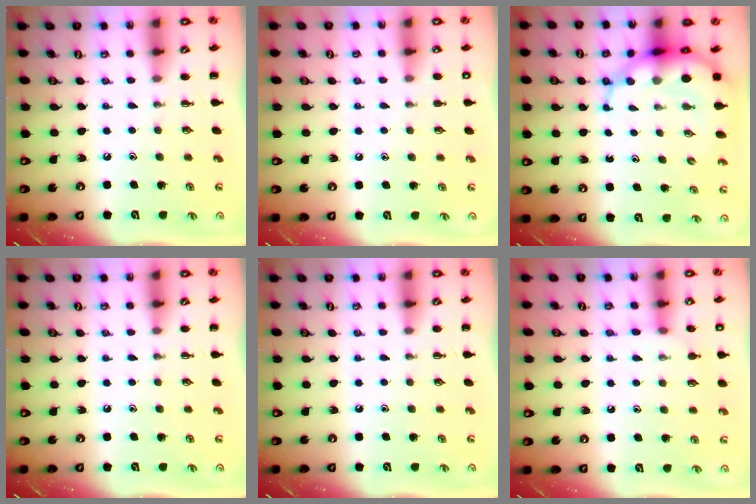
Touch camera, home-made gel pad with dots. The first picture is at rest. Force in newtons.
{"total": 1.1, "press": 1.1, "slide": 0.2}
{"total": 10.1, "press": 9.7, "slide": 2.9}
{"total": 0.0}
{"total": 0.0}
{"total": 8.0, "press": 7.8, "slide": 1.6}